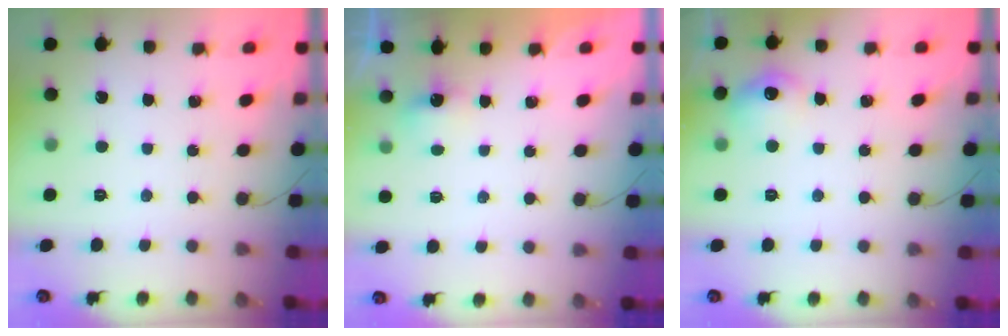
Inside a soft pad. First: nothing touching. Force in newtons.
{"total": 2.7, "press": 2.6, "slide": 0.6}
{"total": 8.8, "press": 8.7, "slide": 0.6}